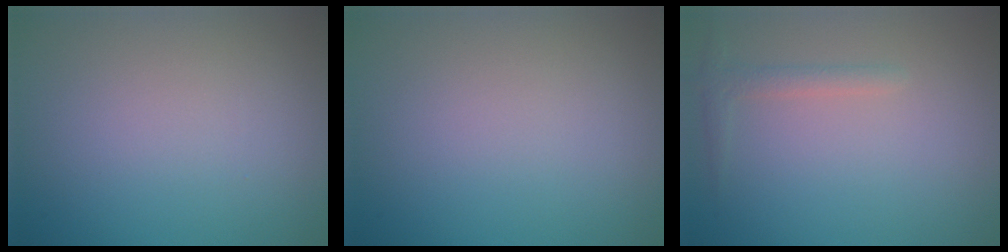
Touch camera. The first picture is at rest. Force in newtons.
{"total": 0.0}
{"total": 1.3, "press": 1.3, "slide": 0.1}